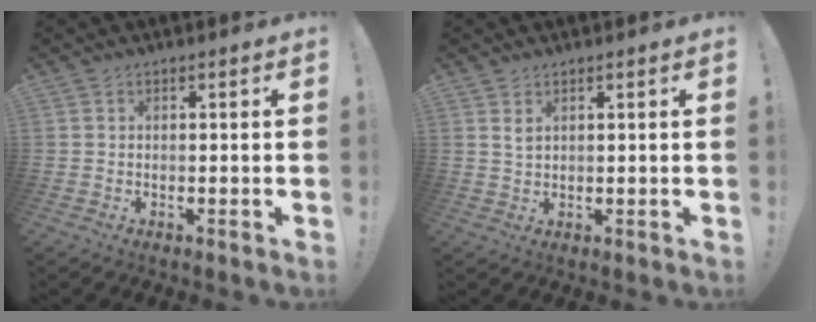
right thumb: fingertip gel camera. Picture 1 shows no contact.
{"total": 2.1, "force": [1.3, 1.0, 1.4], "torque": [-0.016, -0.006, 0.020]}